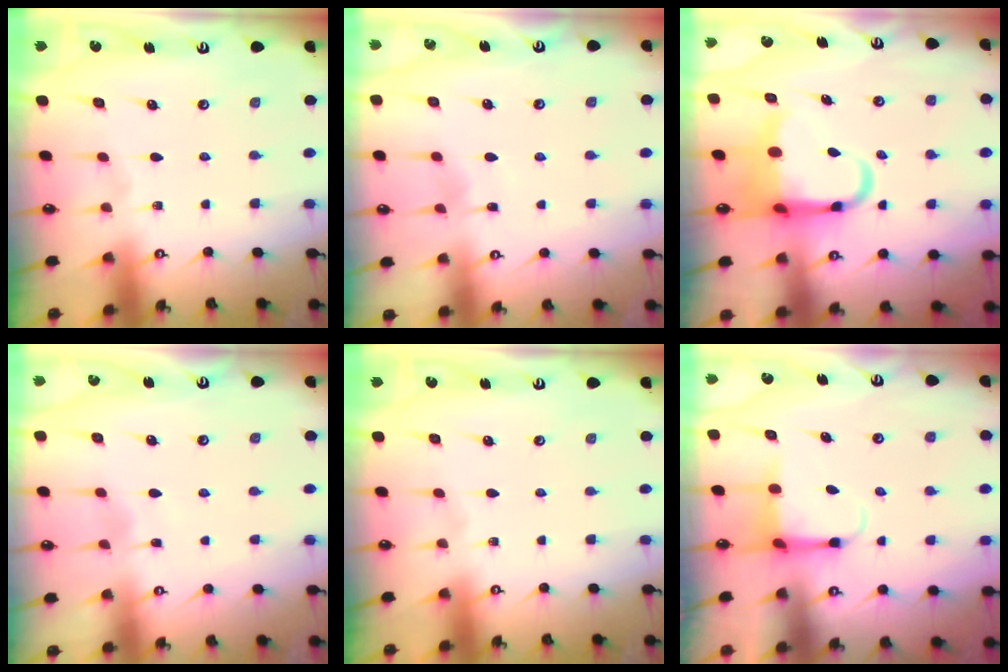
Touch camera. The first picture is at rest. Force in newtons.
{"total": 5.5, "press": 5.5, "slide": 0.5}
{"total": 8.2, "press": 7.9, "slide": 2.0}
{"total": 4.3, "press": 4.3, "slide": 0.5}
{"total": 0.0}
{"total": 4.0, "press": 3.8, "slide": 1.1}